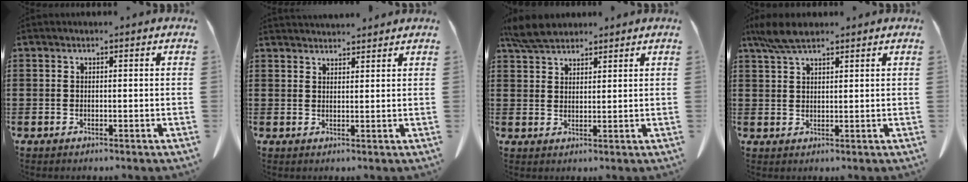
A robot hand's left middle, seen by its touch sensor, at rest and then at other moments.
{"total": 2.4, "force": [2.4, 0.1, 0.0], "torque": [-0.007, -0.004, 0.046]}
{"total": 4.7, "force": [4.1, 1.5, 1.9], "torque": [-0.048, -0.001, 0.078]}
{"total": 5.0, "force": [3.7, 1.3, 3.2], "torque": [-0.071, -0.001, 0.068]}